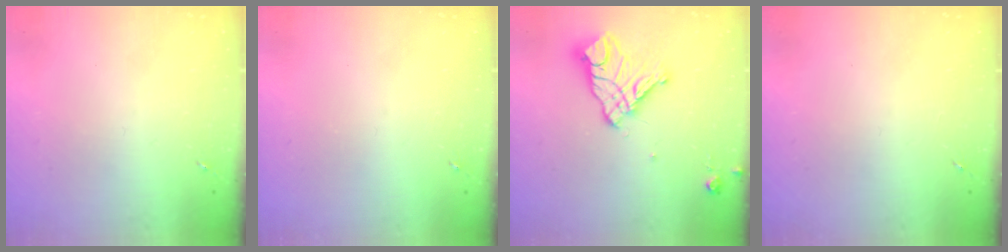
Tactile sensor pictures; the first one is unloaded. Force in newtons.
{"total": 0.0}
{"total": 14.6, "press": 14.5, "slide": 1.4}
{"total": 0.0}